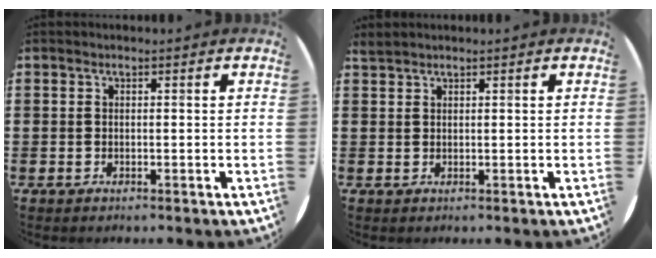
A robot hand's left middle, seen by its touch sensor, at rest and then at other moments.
{"total": 0.9, "force": [0.9, 0.0, -0.2], "torque": [0.002, 0.001, 0.018]}